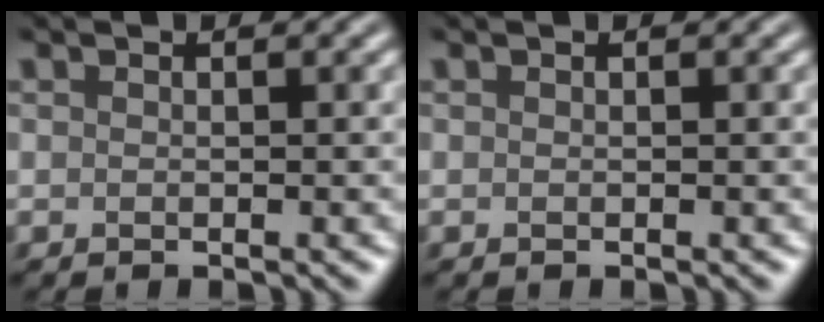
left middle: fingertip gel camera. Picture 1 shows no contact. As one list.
[{"total": 0.0}]